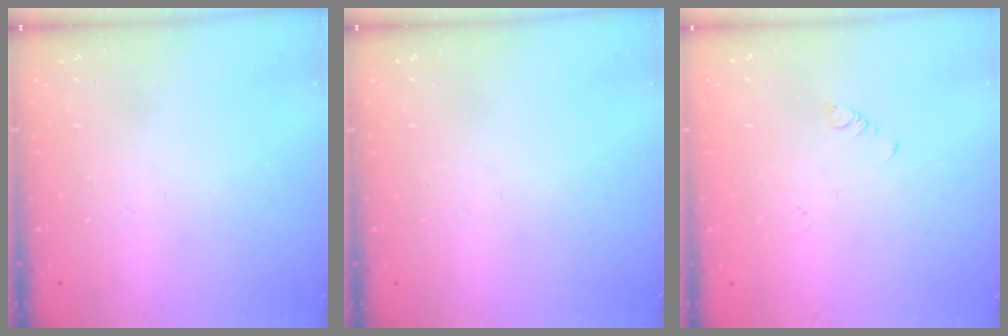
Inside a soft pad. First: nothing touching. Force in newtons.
{"total": 0.0}
{"total": 1.9, "press": 1.9, "slide": 0.4}